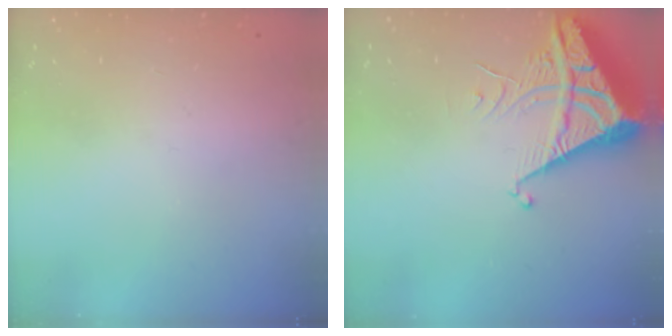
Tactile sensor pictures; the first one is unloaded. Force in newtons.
{"total": 6.6, "press": 6.6, "slide": 0.6}